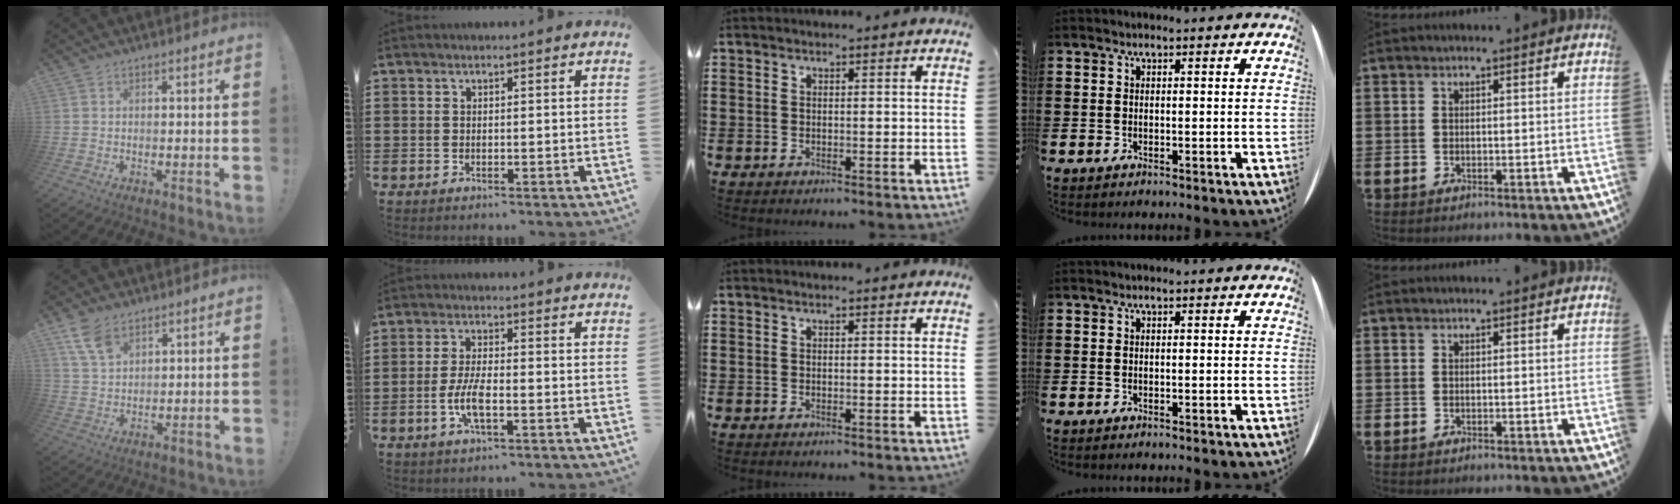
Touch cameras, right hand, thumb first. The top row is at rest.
{"thumb": {"total": 7.6, "force": [4.7, 4.2, 4.3], "torque": [-0.081, -0.017, 0.092]}, "index": {"total": 4.9, "force": [-1.4, 1.3, 4.5], "torque": [-0.103, -0.005, -0.032]}}